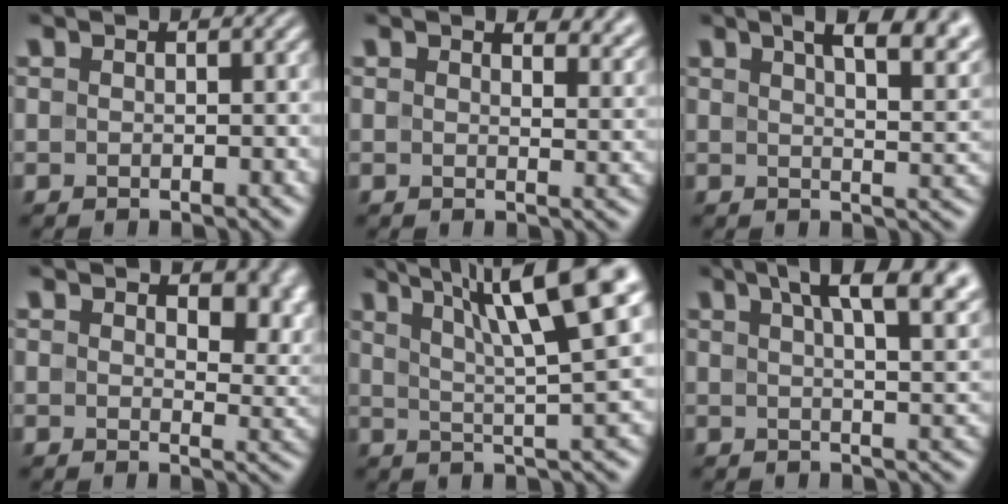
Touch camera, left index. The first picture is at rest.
{"total": 4.1, "force": [3.3, 1.5, 1.8], "torque": [-0.028, 0.001, 0.036]}
{"total": 9.5, "force": [5.6, 3.6, 6.8], "torque": [-0.057, 0.027, 0.055]}
{"total": 6.2, "force": [2.9, 3.5, 4.3], "torque": [-0.058, -0.008, 0.045]}
{"total": 11.1, "force": [5.4, 1.8, 9.5], "torque": [-0.125, 0.023, 0.084]}
{"total": 10.9, "force": [5.9, 3.9, 8.3], "torque": [-0.083, 0.038, 0.066]}